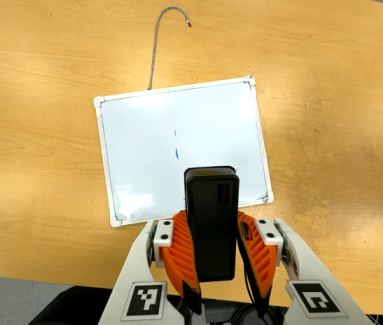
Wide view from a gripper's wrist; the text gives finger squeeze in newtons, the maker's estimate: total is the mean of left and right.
{"total": 7.2, "left": 6.6, "right": 7.7}